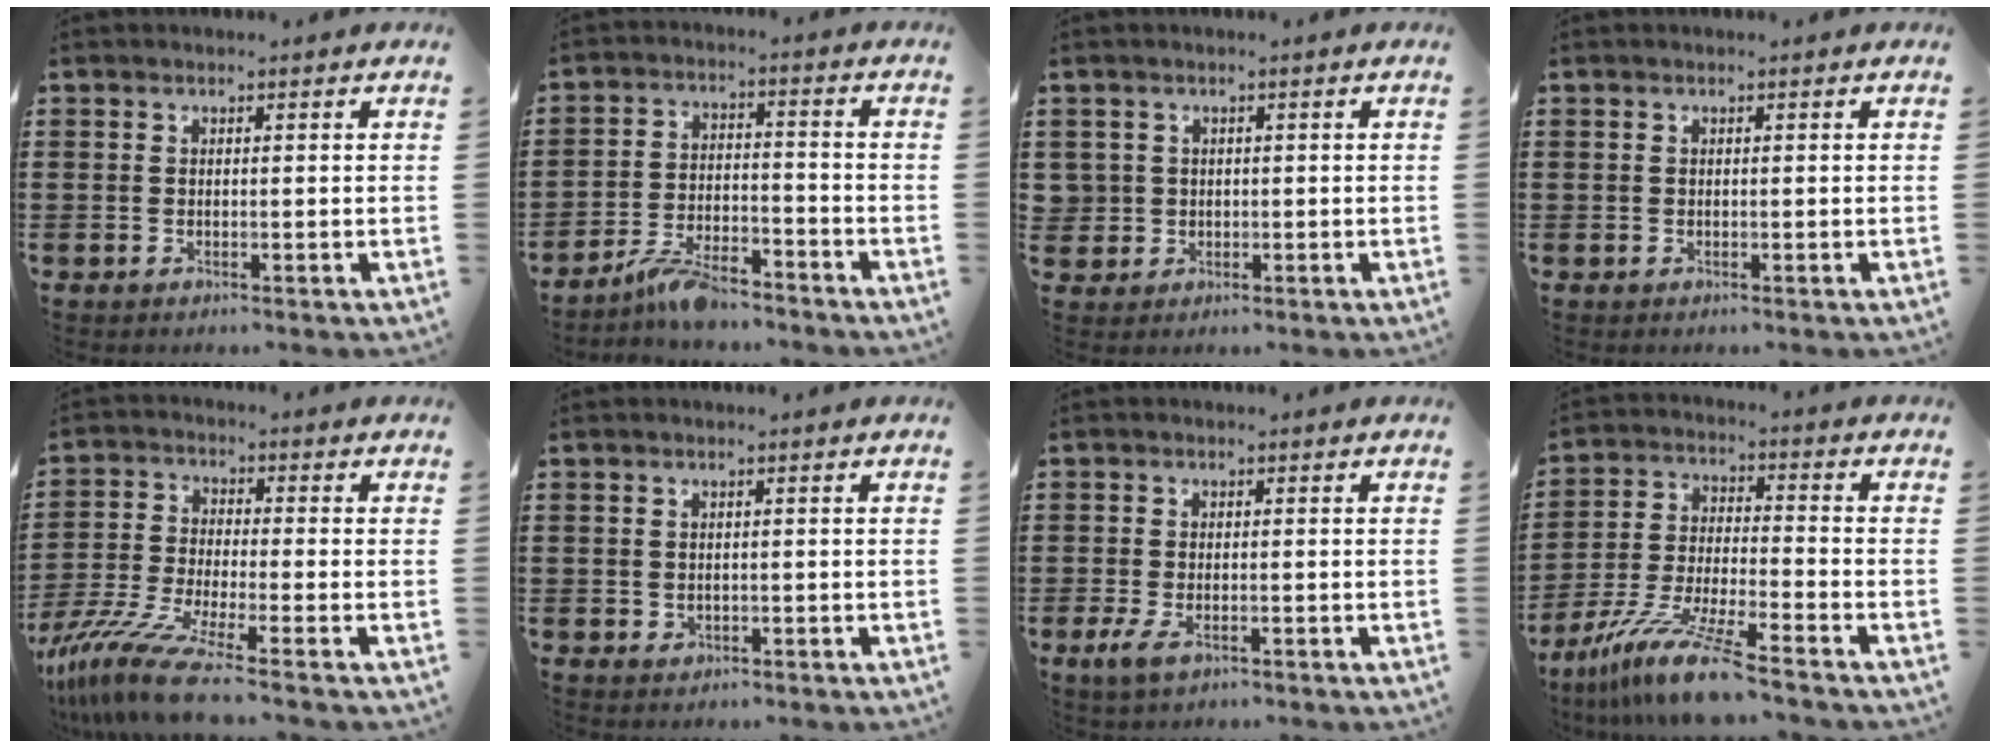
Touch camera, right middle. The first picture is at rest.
{"total": 5.9, "force": [-5.1, 1.2, 2.6], "torque": [-0.062, 0.002, -0.101]}
{"total": 2.3, "force": [0.2, 2.2, 0.1], "torque": [-0.016, 0.007, 0.002]}
{"total": 0.0}
{"total": 8.7, "force": [-6.9, 0.5, 5.3], "torque": [-0.128, -0.018, -0.138]}
{"total": 0.7, "force": [0.1, 0.6, 0.3], "torque": [-0.010, 0.002, 0.003]}
{"total": 2.5, "force": [-1.0, 1.1, 2.0], "torque": [-0.053, -0.008, -0.022]}
{"total": 11.6, "force": [-9.5, -0.1, 6.6], "torque": [-0.138, -0.002, -0.187]}